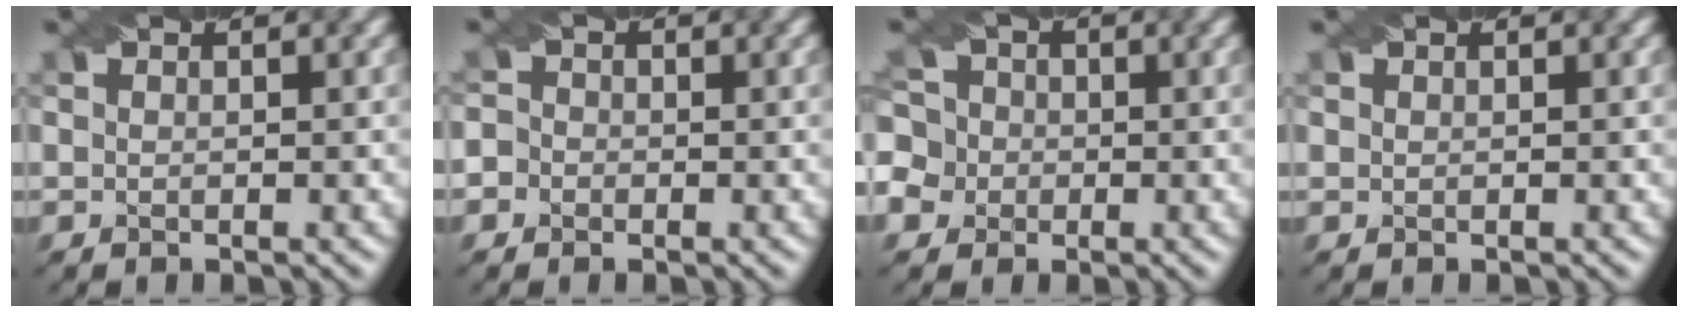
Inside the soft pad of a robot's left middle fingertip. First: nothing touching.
{"total": 2.7, "force": [-1.0, 2.5, 0.5], "torque": [0.010, 0.018, -0.045]}
{"total": 8.0, "force": [-1.9, 7.2, 2.9], "torque": [-0.064, 0.017, -0.068]}
{"total": 0.0}